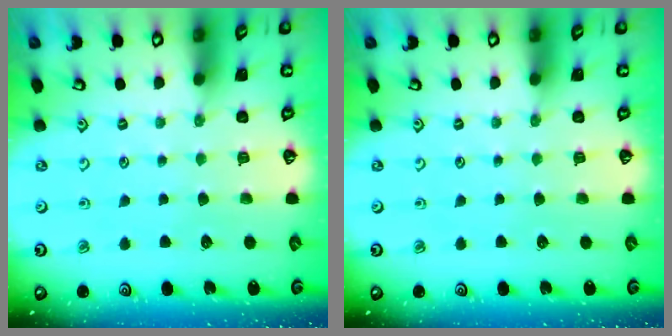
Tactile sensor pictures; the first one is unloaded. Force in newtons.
{"total": 0.0}